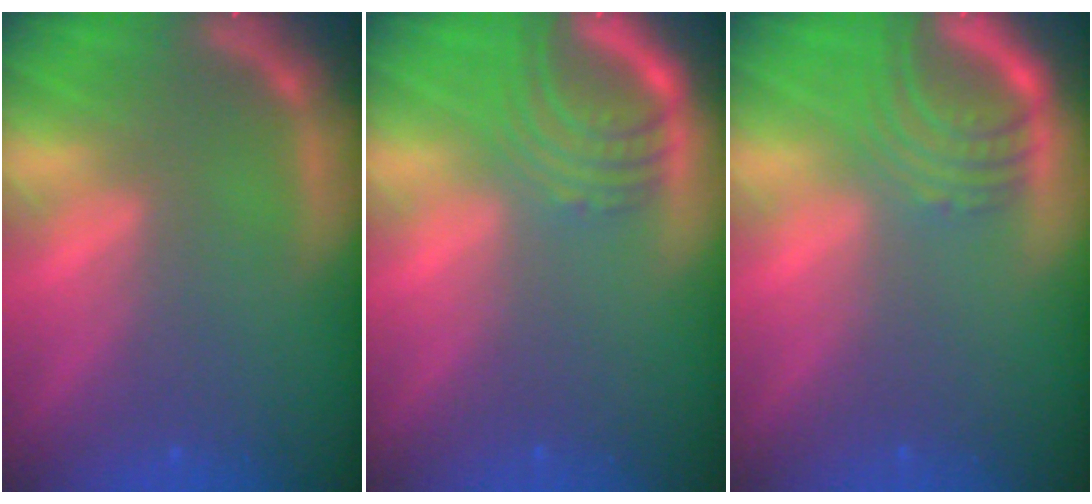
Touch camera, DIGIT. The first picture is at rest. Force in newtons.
{"total": 5.5}
{"total": 5.5}